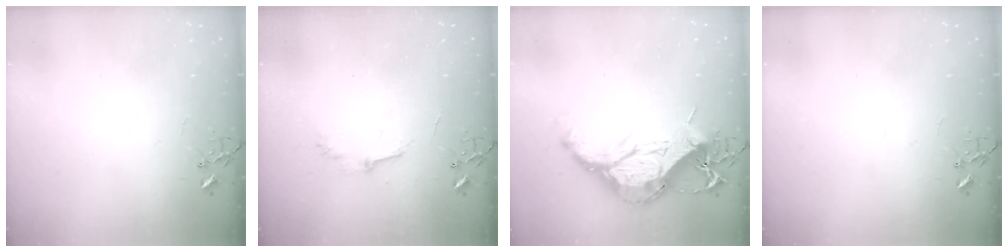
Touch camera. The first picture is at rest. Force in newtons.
{"total": 5.0, "press": 4.9, "slide": 0.6}
{"total": 21.0, "press": 20.9, "slide": 2.1}
{"total": 0.0}